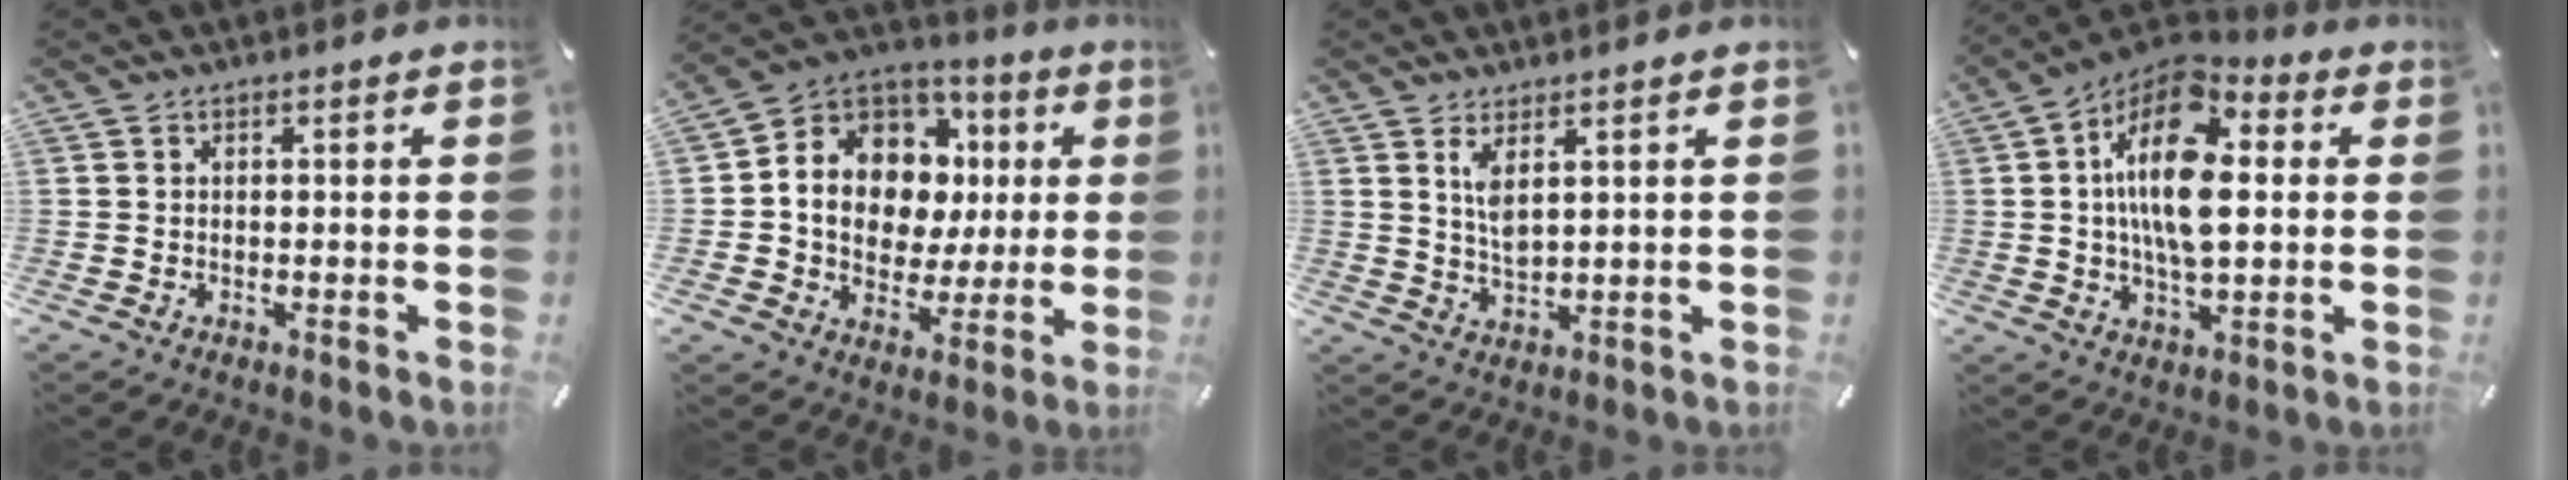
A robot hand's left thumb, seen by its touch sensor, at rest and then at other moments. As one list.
[{"total": 12.2, "force": [2.0, 10.7, 5.6], "torque": [-0.110, -0.029, 0.040]}, {"total": 4.7, "force": [2.5, 1.8, 3.5], "torque": [-0.069, -0.009, 0.043]}, {"total": 17.4, "force": [2.6, 9.5, 14.4], "torque": [-0.285, -0.009, 0.039]}]